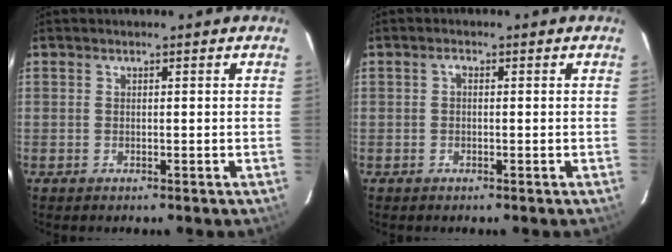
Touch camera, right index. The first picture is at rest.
{"total": 0.8, "force": [-0.1, 0.5, 0.6], "torque": [-0.011, 0.006, -0.004]}